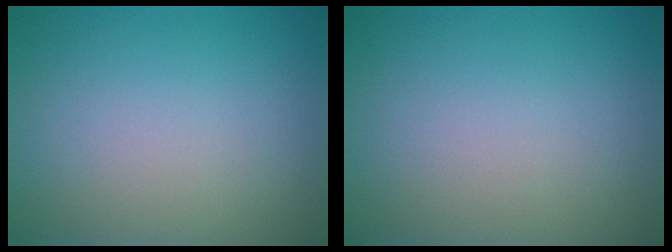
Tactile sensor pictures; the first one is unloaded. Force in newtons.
{"total": 0.0}